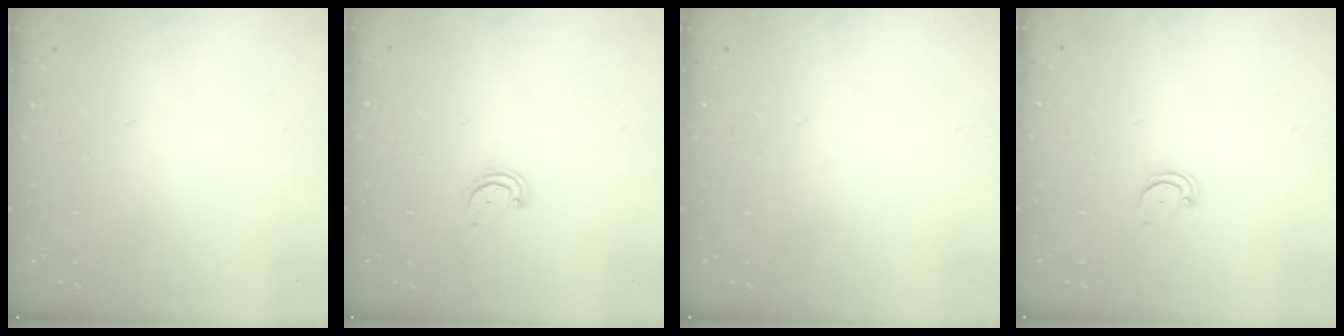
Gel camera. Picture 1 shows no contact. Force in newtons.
{"total": 2.3, "press": 2.3, "slide": 0.2}
{"total": 0.0}
{"total": 2.5, "press": 2.5, "slide": 0.2}